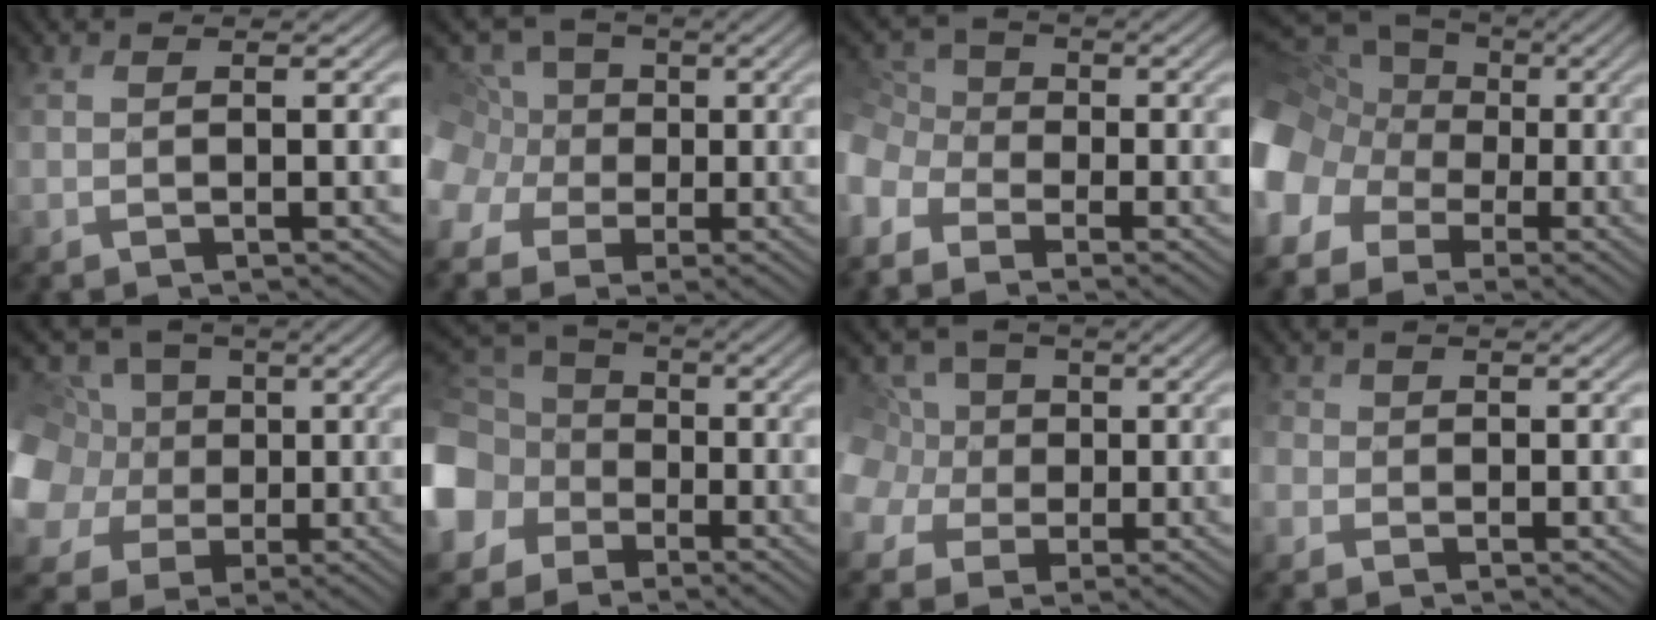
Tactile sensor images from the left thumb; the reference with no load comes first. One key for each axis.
{"total": 7.1, "fx": -1.1, "fy": 6.8, "fz": 1.4, "tx": -0.086, "ty": 0.015, "tz": -0.032}
{"total": 7.2, "fx": -4.9, "fy": 4.9, "fz": 1.7, "tx": -0.066, "ty": -0.016, "tz": -0.081}
{"total": 14.0, "fx": -2.8, "fy": 12.3, "fz": 6.0, "tx": -0.224, "ty": -0.011, "tz": -0.065}
{"total": 12.4, "fx": 0.2, "fy": 11.6, "fz": 4.4, "tx": -0.196, "ty": 0.019, "tz": -0.008}
{"total": 11.9, "fx": -3.7, "fy": 10.6, "fz": 3.9, "tx": -0.176, "ty": -0.031, "tz": -0.077}
{"total": 6.3, "fx": -0.5, "fy": 6.2, "fz": 0.8, "tx": -0.063, "ty": 0.019, "tz": -0.030}
{"total": 2.3, "fx": -1.8, "fy": 1.1, "fz": -1.0, "tx": 0.005, "ty": -0.007, "tz": -0.024}